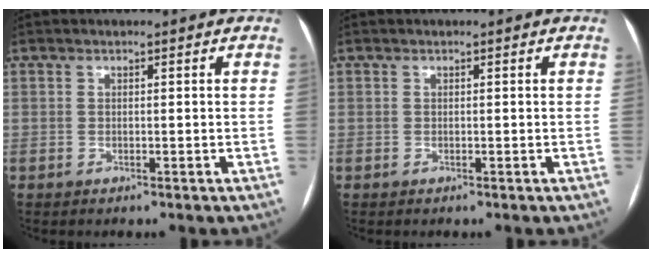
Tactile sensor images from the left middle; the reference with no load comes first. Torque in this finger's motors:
{"motor_torque": [0.01, 0.03, -0.01, 0.00]}